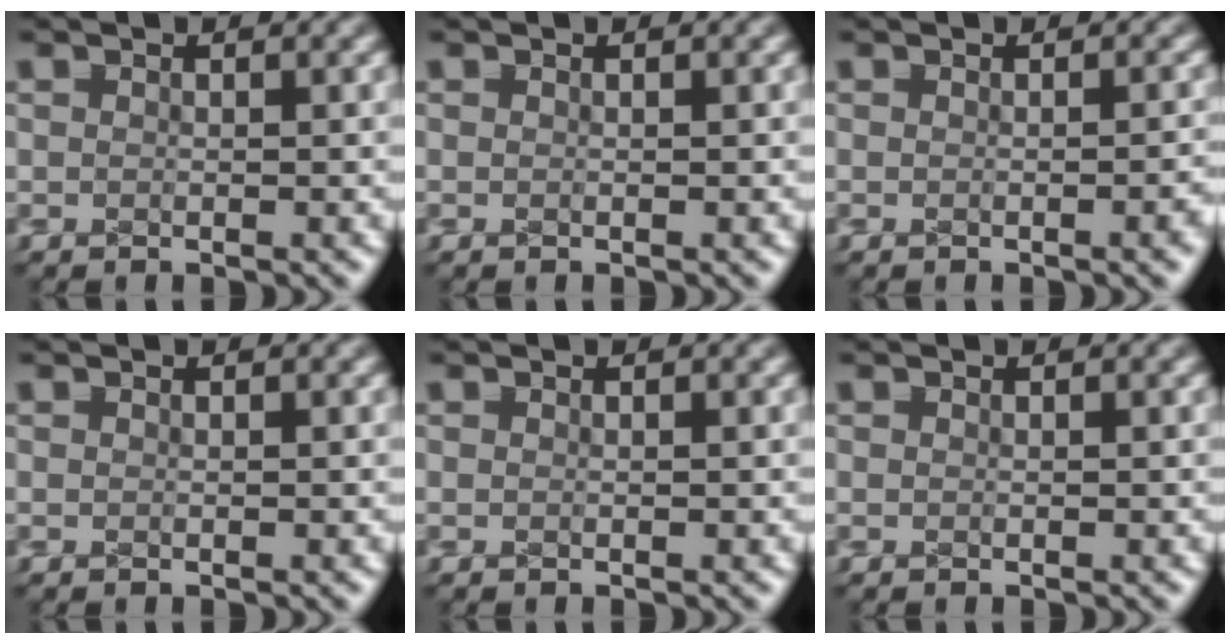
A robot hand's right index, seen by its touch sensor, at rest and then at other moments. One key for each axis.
{"total": 0.0}
{"total": 0.6, "fx": -0.4, "fy": -0.3, "fz": 0.3, "tx": -0.003, "ty": 0.006, "tz": -0.007}
{"total": 0.0}
{"total": 0.0}
{"total": 0.0}